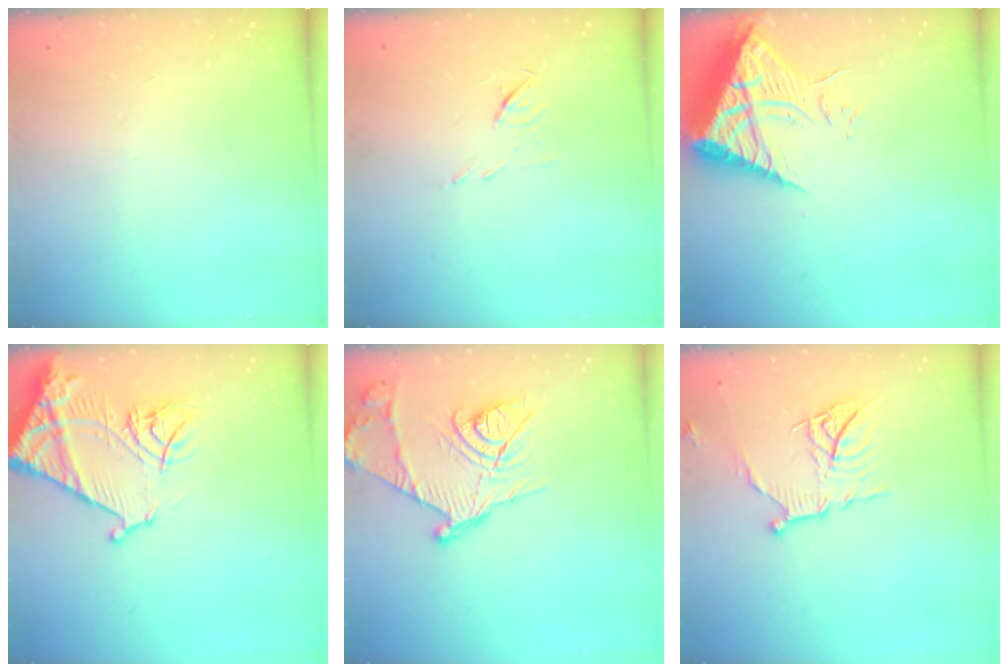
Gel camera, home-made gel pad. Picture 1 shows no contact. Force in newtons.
{"total": 4.8, "press": 4.7, "slide": 1.0}
{"total": 9.7, "press": 9.6, "slide": 0.8}
{"total": 17.3, "press": 17.3, "slide": 1.6}
{"total": 17.6, "press": 17.6, "slide": 1.2}
{"total": 11.9, "press": 11.9, "slide": 0.1}